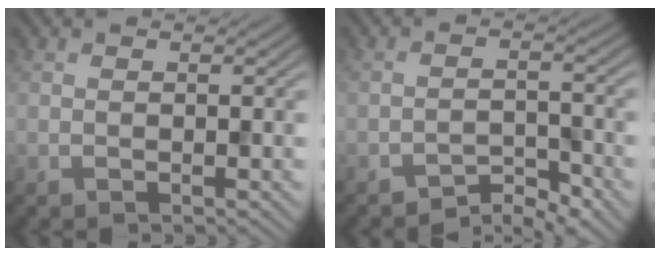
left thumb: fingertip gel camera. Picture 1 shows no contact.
{"total": 3.3, "force": [-3.0, 0.8, 1.2], "torque": [-0.014, 0.006, -0.058]}